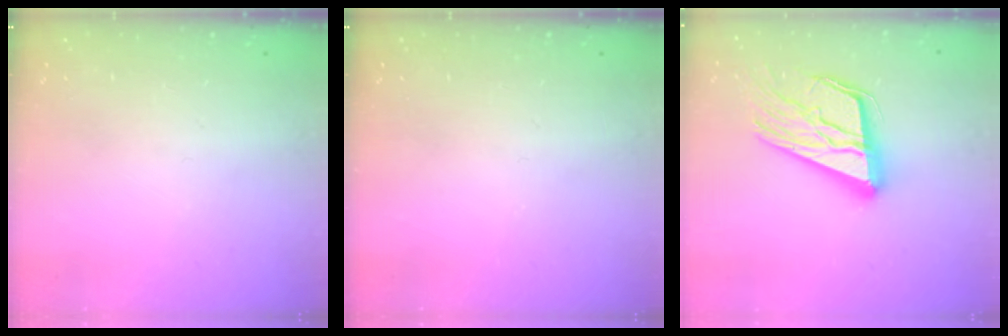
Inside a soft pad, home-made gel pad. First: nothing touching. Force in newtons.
{"total": 0.0}
{"total": 20.2, "press": 20.0, "slide": 2.6}